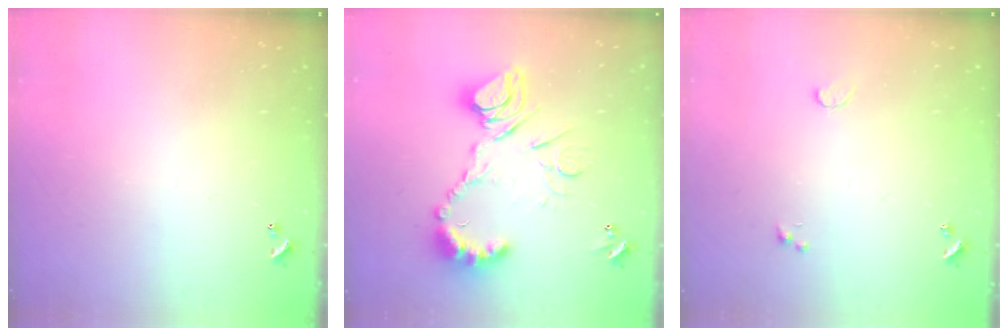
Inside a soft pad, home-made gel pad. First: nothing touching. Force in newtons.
{"total": 16.1, "press": 16.0, "slide": 1.8}
{"total": 0.5, "press": 0.4, "slide": 0.3}